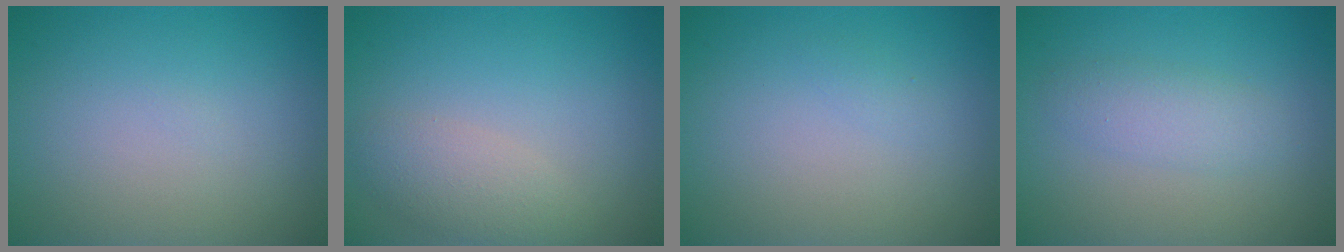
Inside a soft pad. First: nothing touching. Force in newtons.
{"total": 2.7, "press": 2.7, "slide": 0.2}
{"total": 0.5, "press": 0.5, "slide": 0.0}
{"total": 2.2, "press": 2.2, "slide": 0.2}